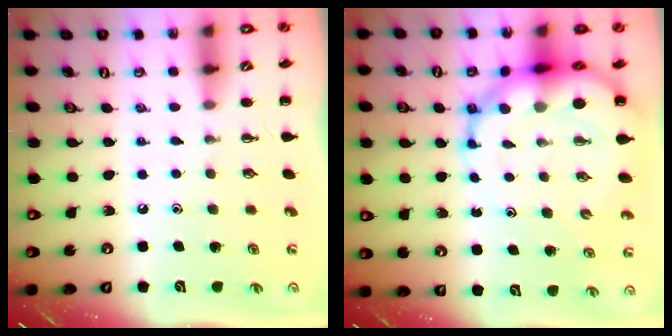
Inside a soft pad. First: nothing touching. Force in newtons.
{"total": 13.2, "press": 12.8, "slide": 3.5}